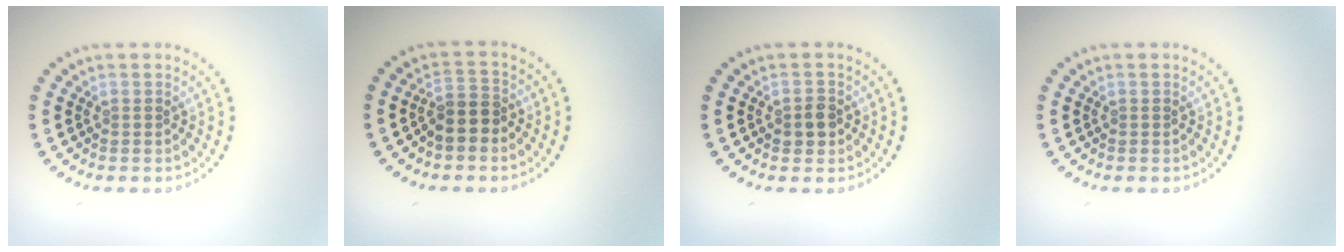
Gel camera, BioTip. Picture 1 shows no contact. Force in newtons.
{"total": 2.6, "press": 2.3, "slide": 1.2}
{"total": 1.6, "press": 1.6, "slide": 0.4}
{"total": 0.0}